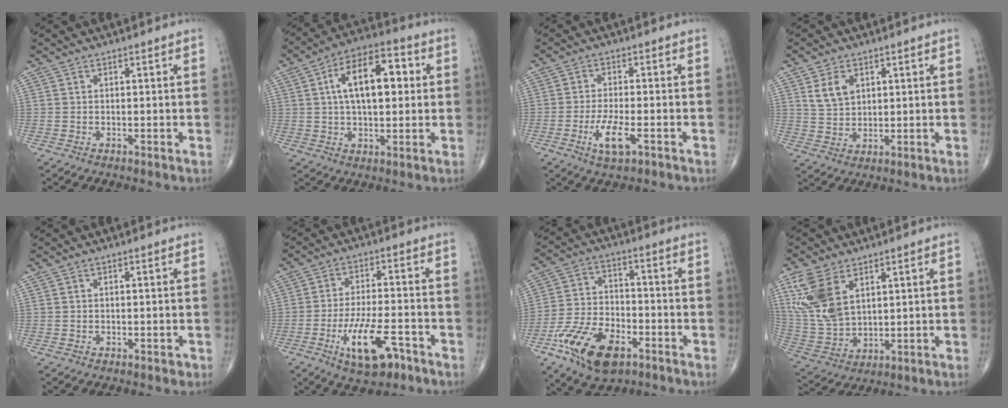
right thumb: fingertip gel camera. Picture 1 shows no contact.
{"total": 14.3, "force": [2.6, 7.2, 12.0], "torque": [-0.179, 0.021, 0.038]}
{"total": 6.2, "force": [-2.6, 1.8, 5.3], "torque": [-0.105, 0.004, -0.046]}
{"total": 5.4, "force": [2.3, 3.6, 3.3], "torque": [-0.048, -0.013, 0.048]}
{"total": 0.6, "force": [-0.4, 0.3, 0.4], "torque": [-0.003, 0.000, -0.005]}
{"total": 11.4, "force": [-5.7, 4.2, 8.9], "torque": [-0.158, 0.024, -0.091]}
{"total": 15.4, "force": [-7.8, 8.2, 10.4], "torque": [-0.187, 0.027, -0.140]}
{"total": 12.2, "force": [5.3, 7.0, 8.5], "torque": [-0.181, -0.012, 0.122]}